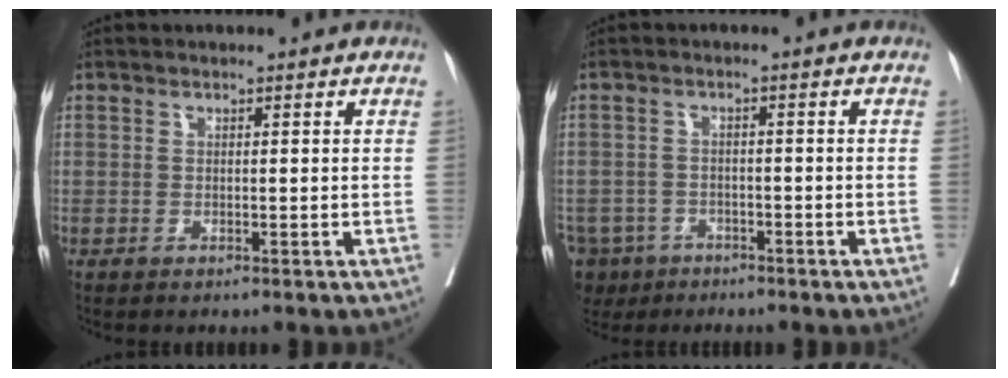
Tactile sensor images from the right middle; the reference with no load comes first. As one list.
[{"total": 8.1, "force": [-5.5, 5.8, 1.5], "torque": [-0.045, -0.005, -0.089]}]